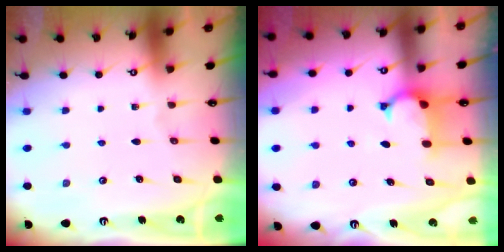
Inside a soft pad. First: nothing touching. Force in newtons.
{"total": 0.7, "press": 0.1, "slide": 0.7}